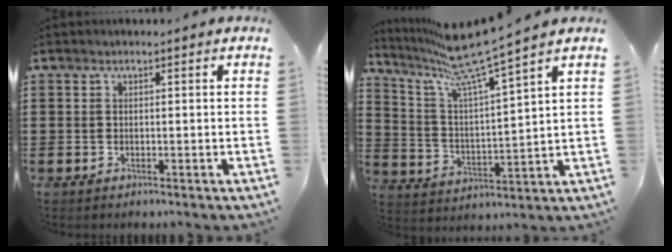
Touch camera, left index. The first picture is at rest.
{"total": 10.0, "force": [8.0, -0.2, 6.1], "torque": [-0.146, -0.047, 0.131]}